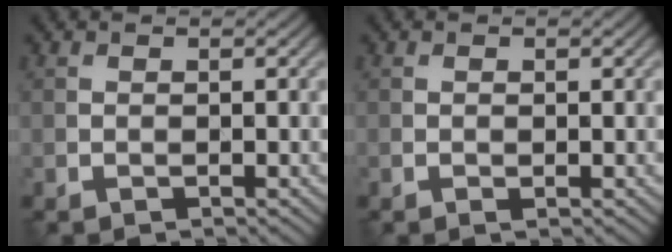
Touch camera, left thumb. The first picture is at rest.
{"total": 0.6, "force": [0.0, 0.2, 0.5], "torque": [-0.009, -0.002, 0.000]}